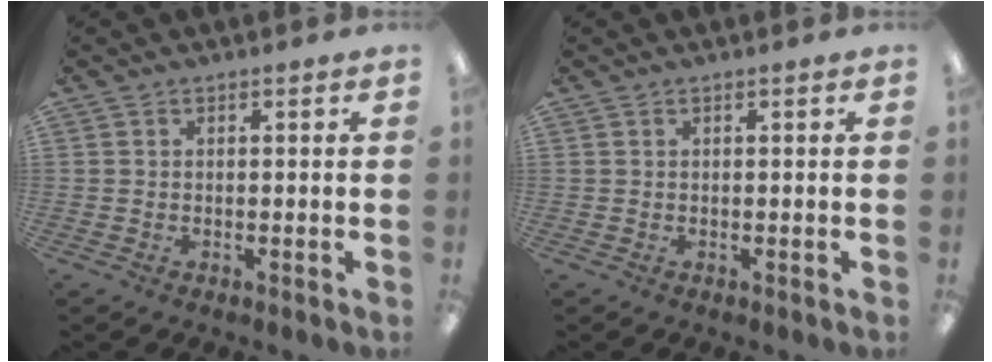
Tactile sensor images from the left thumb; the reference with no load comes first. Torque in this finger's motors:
{"motor_torque": [0.00, 0.00, 0.10, -0.10, 0.00]}